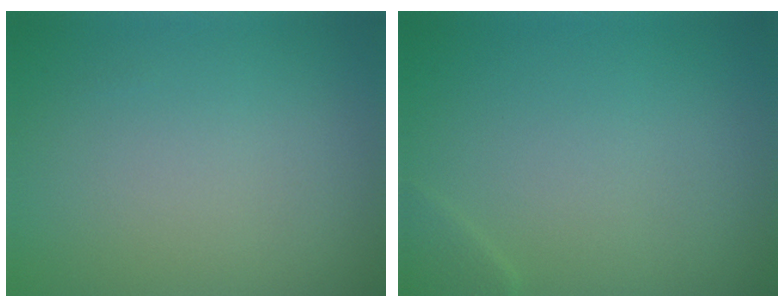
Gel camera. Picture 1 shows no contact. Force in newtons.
{"total": 0.8, "press": 0.8, "slide": 0.1}